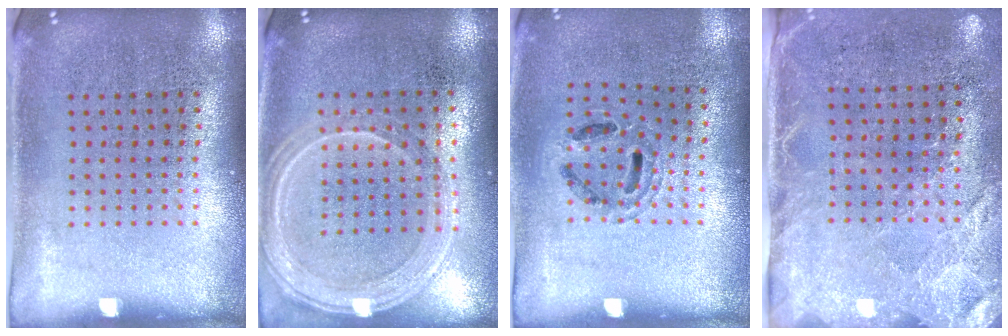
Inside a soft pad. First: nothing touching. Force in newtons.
{"total": 1.2, "press": 1.2, "slide": 0.2}
{"total": 0.9, "press": 0.9, "slide": 0.2}
{"total": 2.7, "press": 2.3, "slide": 1.5}